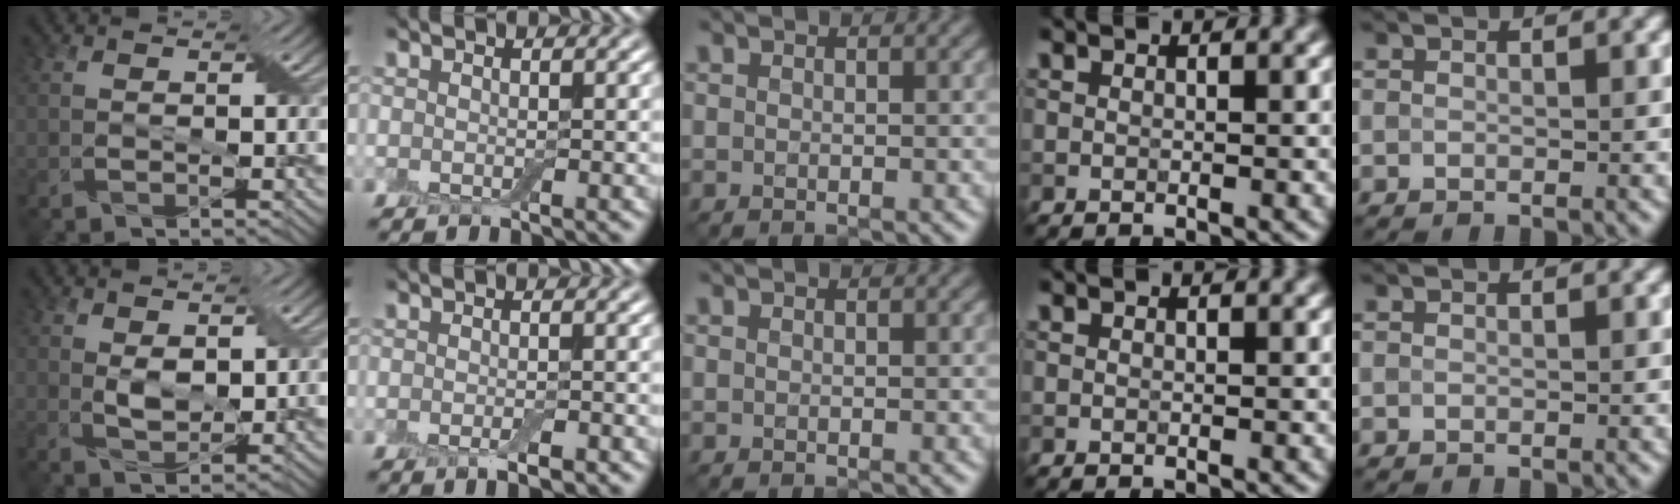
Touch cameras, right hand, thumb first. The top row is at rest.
{"thumb": {"total": 3.0, "force": [0.8, 1.7, 2.3], "torque": [-0.055, -0.005, 0.018]}, "index": {"total": 1.3, "force": [-0.6, 0.3, 1.2], "torque": [-0.017, -0.006, -0.008]}}